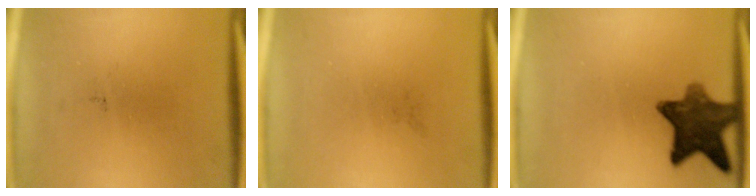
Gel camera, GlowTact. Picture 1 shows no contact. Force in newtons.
{"total": 0.0}
{"total": 10.1}